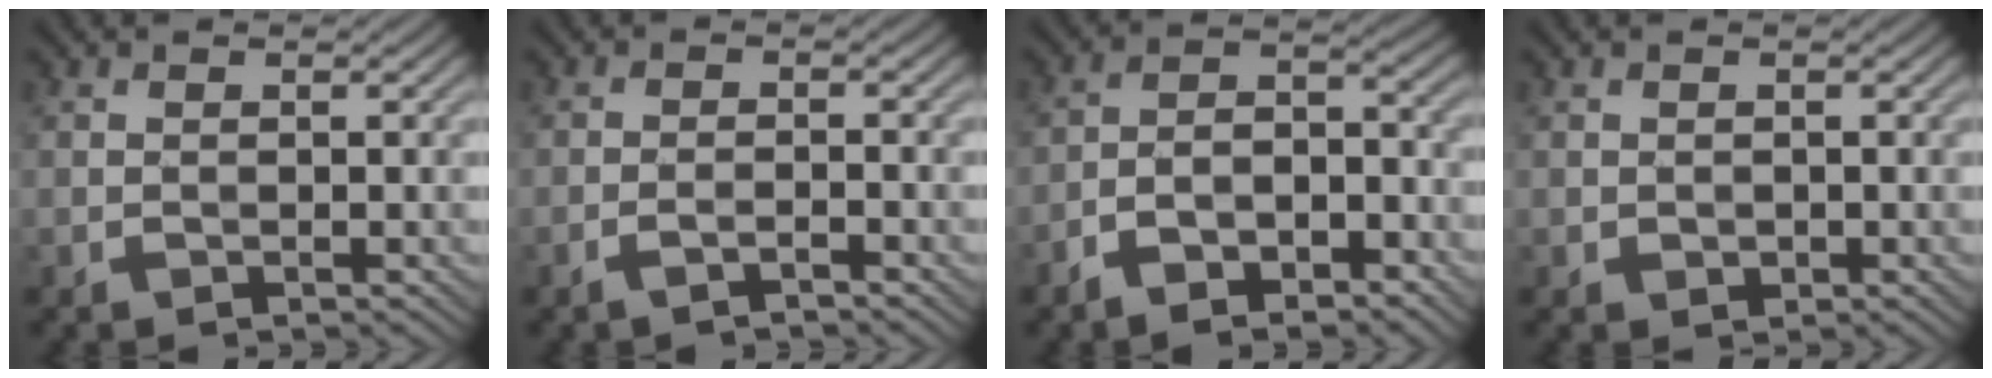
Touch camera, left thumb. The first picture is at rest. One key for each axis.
{"total": 2.0, "fx": -1.5, "fy": 0.3, "fz": 1.2, "tx": -0.024, "ty": 0.004, "tz": -0.032}
{"total": 6.9, "fx": -4.7, "fy": 2.9, "fz": 4.2, "tx": -0.067, "ty": 0.001, "tz": -0.090}
{"total": 0.7, "fx": 0.0, "fy": 0.7, "fz": 0.3, "tx": -0.006, "ty": -0.006, "tz": 0.001}